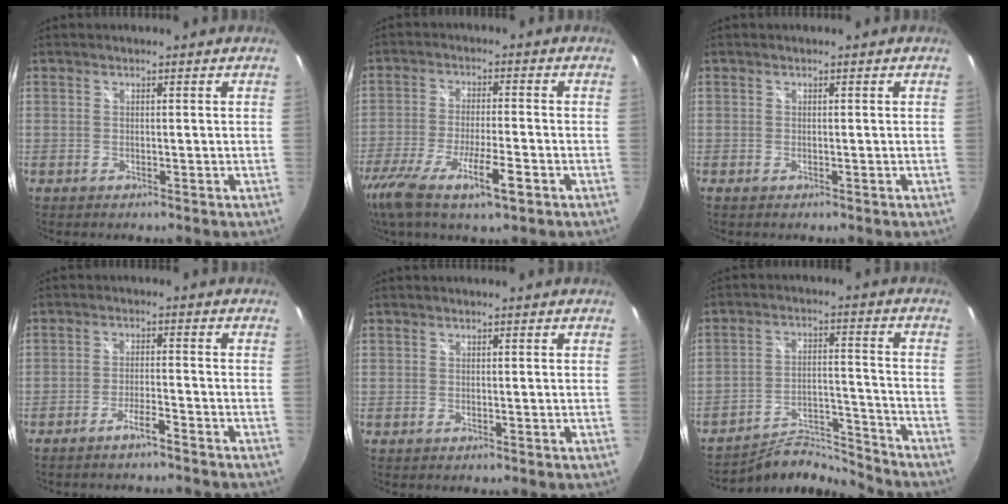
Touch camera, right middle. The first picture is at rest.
{"total": 14.1, "force": [-8.3, 2.9, 11.0], "torque": [-0.228, -0.041, -0.150]}
{"total": 0.0}
{"total": 3.5, "force": [-3.1, -0.2, 1.5], "torque": [-0.047, 0.004, -0.053]}
{"total": 0.0}
{"total": 10.1, "force": [-10.1, 0.2, 0.3], "torque": [-0.020, 0.012, -0.169]}